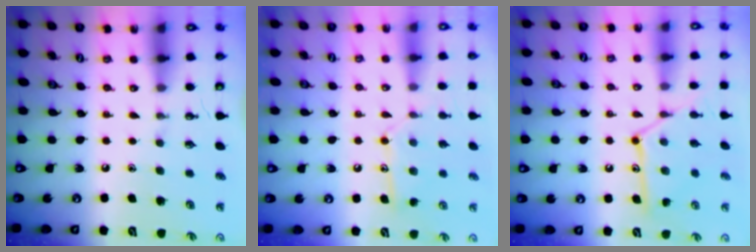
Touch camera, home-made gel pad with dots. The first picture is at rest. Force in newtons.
{"total": 11.7, "press": 11.7, "slide": 0.6}
{"total": 12.9, "press": 12.9, "slide": 0.5}